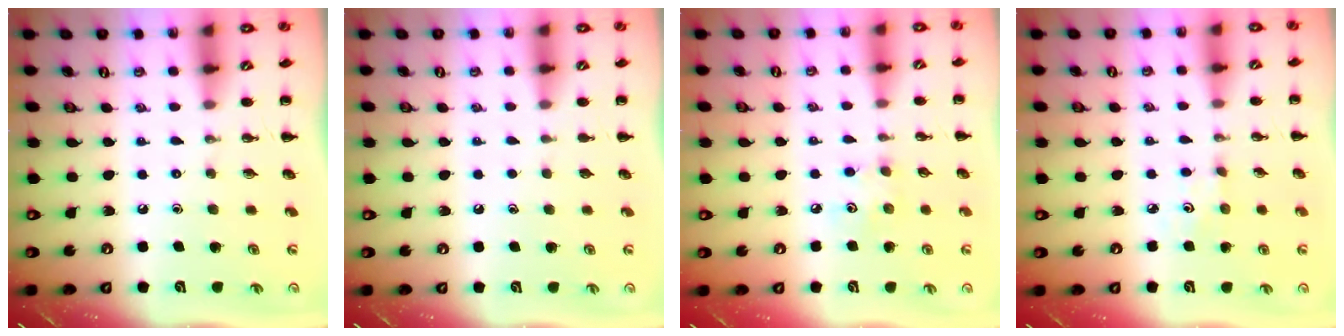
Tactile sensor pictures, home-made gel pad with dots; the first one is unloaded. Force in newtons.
{"total": 0.8, "press": 0.8, "slide": 0.1}
{"total": 3.7, "press": 3.6, "slide": 0.8}
{"total": 2.8, "press": 2.7, "slide": 0.8}